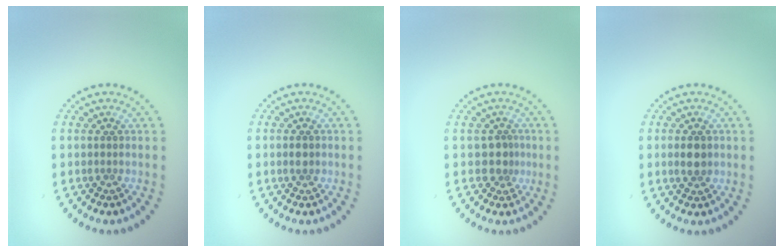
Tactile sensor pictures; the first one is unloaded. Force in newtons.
{"total": 1.2, "press": 1.2, "slide": 0.1}
{"total": 1.9, "press": 1.3, "slide": 1.3}
{"total": 2.0, "press": 2.0, "slide": 0.1}